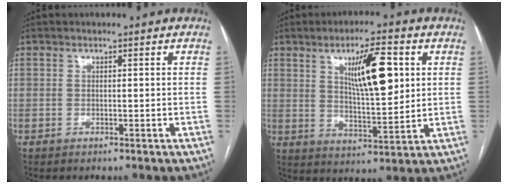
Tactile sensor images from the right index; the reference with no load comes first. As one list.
[{"total": 11.1, "force": [3.6, 2.4, 10.3], "torque": [-0.171, 0.001, 0.065]}]